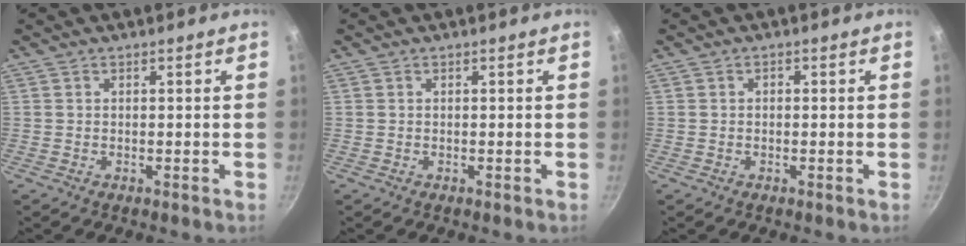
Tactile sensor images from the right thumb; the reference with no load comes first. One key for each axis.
{"total": 0.0}
{"total": 0.7, "fx": 0.0, "fy": 0.5, "fz": 0.4, "tx": -0.008, "ty": 0.007, "tz": 0.000}